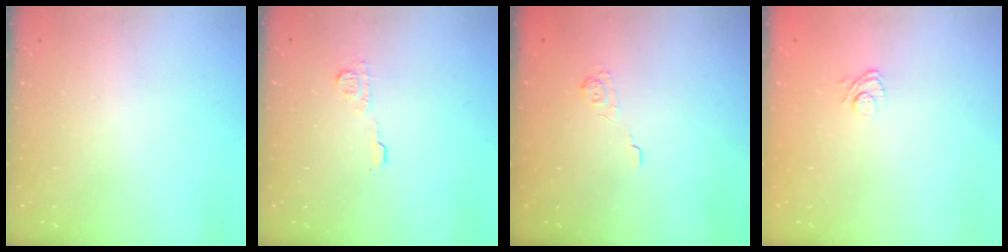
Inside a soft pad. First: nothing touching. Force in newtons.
{"total": 6.2, "press": 6.2, "slide": 0.5}
{"total": 2.2, "press": 1.7, "slide": 1.4}
{"total": 6.1, "press": 5.9, "slide": 1.3}